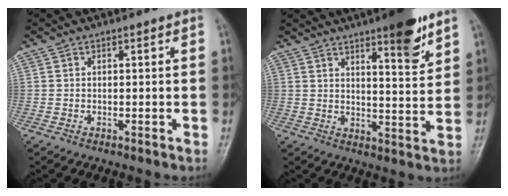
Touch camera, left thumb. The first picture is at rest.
{"total": 10.2, "force": [6.6, 2.1, 7.4], "torque": [-0.089, -0.042, 0.094]}